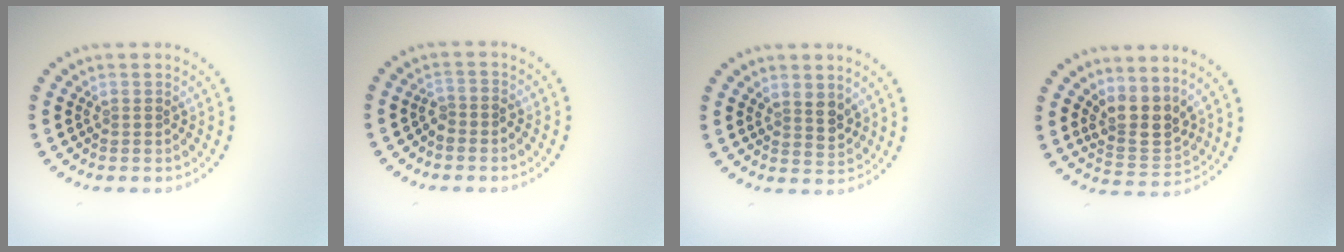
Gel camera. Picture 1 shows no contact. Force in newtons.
{"total": 1.3, "press": 1.1, "slide": 0.7}
{"total": 2.2, "press": 1.8, "slide": 1.2}
{"total": 3.7, "press": 3.1, "slide": 1.9}